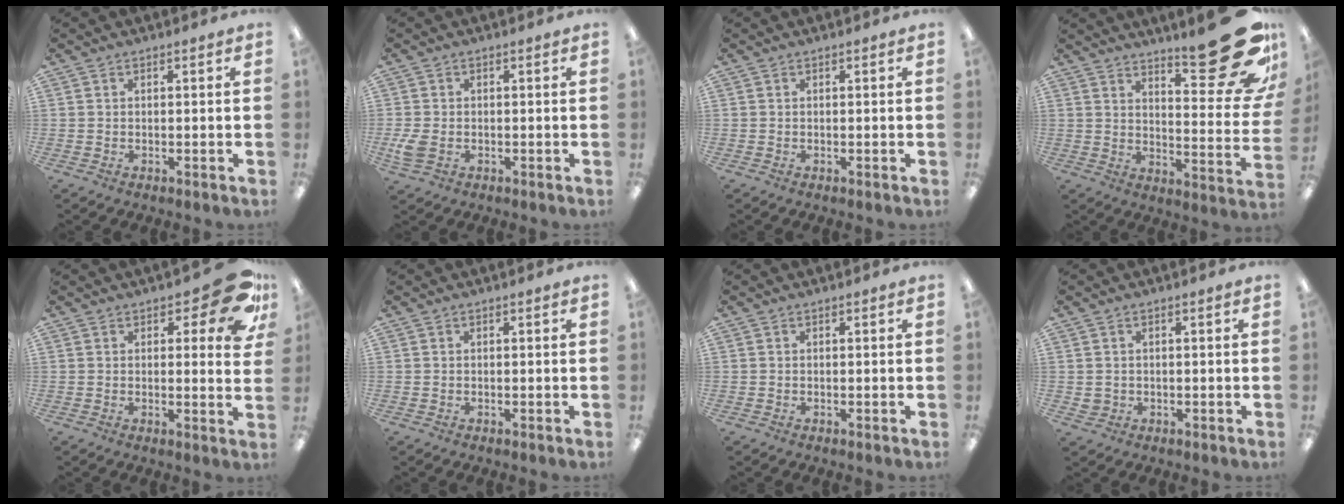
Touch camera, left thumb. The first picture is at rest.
{"total": 4.5, "force": [-0.8, 3.1, 3.1], "torque": [-0.064, -0.003, -0.016]}
{"total": 0.0}
{"total": 23.5, "force": [14.3, 7.1, 17.2], "torque": [-0.215, -0.102, 0.230]}
{"total": 11.6, "force": [6.0, 4.6, 8.8], "torque": [-0.099, -0.035, 0.100]}
{"total": 0.0}
{"total": 0.0}
{"total": 1.7, "force": [0.4, 1.6, 0.4], "torque": [-0.011, 0.003, 0.006]}